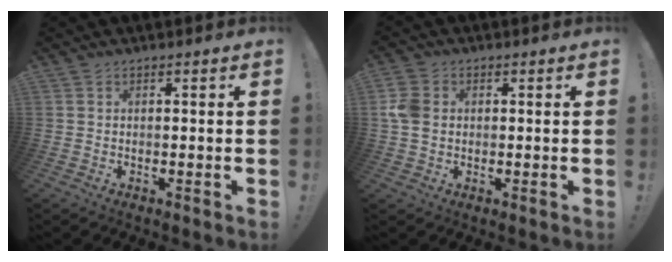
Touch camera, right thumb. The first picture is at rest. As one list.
[{"total": 7.1, "force": [0.4, 5.6, 4.2], "torque": [-0.084, 0.010, 0.009]}]